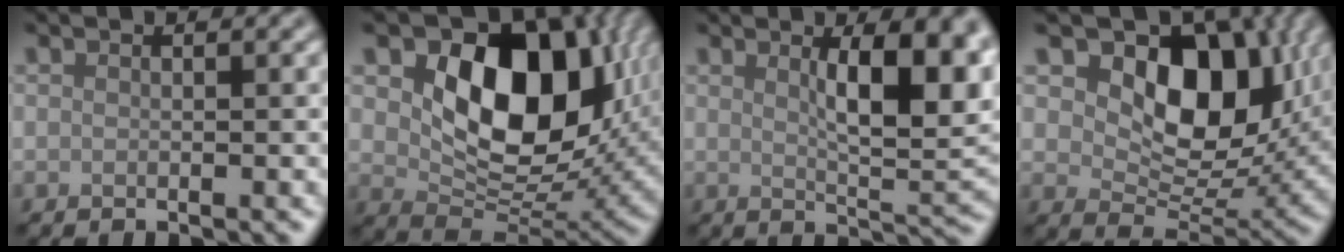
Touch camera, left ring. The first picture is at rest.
{"total": 12.3, "force": [3.0, 8.2, 8.7], "torque": [-0.129, -0.016, 0.058]}
{"total": 8.2, "force": [2.3, 2.7, 7.4], "torque": [-0.106, -0.005, 0.042]}
{"total": 11.0, "force": [3.7, 7.2, 7.4], "torque": [-0.104, -0.012, 0.059]}